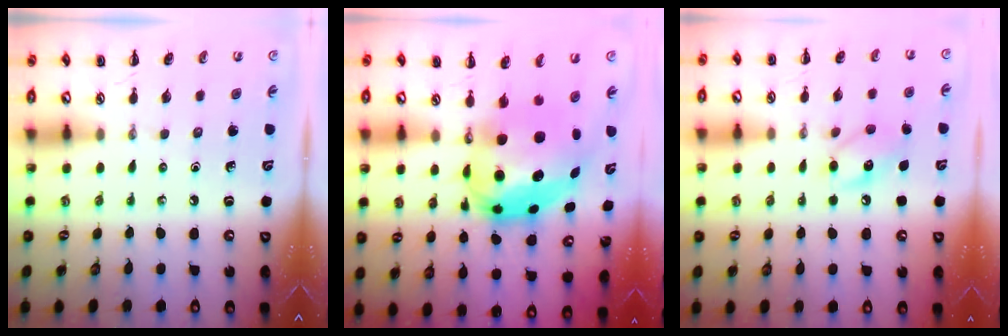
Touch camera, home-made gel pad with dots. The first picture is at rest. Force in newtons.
{"total": 10.6, "press": 10.2, "slide": 2.8}
{"total": 10.0, "press": 9.9, "slide": 0.9}